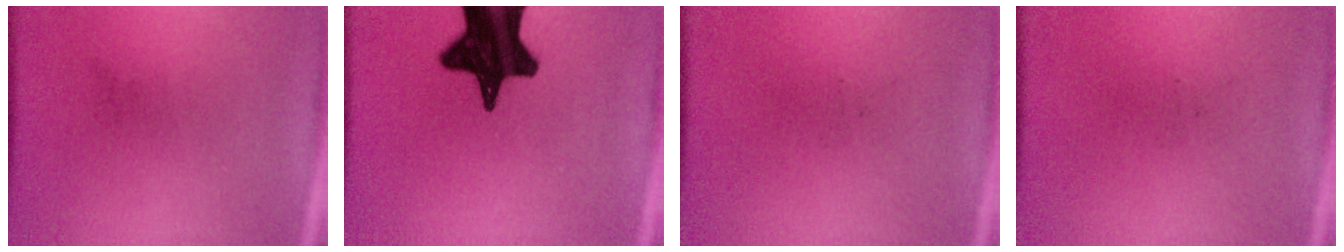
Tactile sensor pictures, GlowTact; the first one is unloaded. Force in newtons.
{"total": 18.9}
{"total": 0.0}
{"total": 0.0}